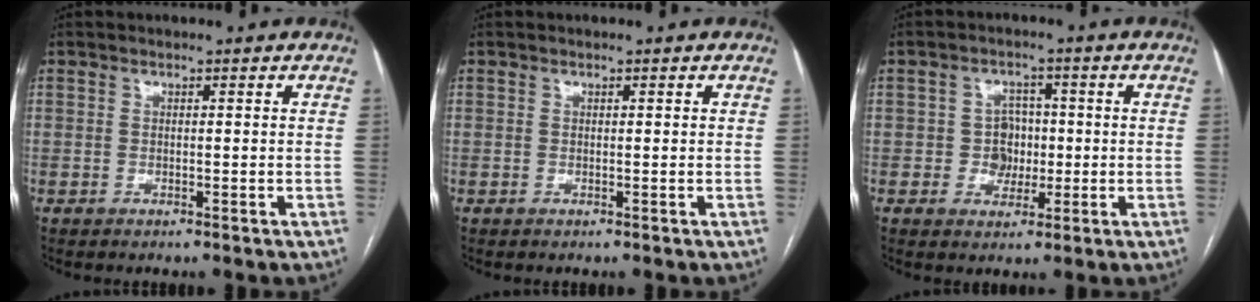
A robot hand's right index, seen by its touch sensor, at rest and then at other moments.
{"total": 0.0}
{"total": 4.2, "force": [-0.3, 4.0, 1.5], "torque": [-0.018, 0.015, 0.003]}